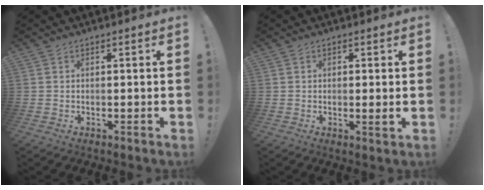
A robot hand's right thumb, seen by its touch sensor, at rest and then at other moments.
{"total": 2.0, "force": [0.2, 0.2, 1.9], "torque": [-0.026, -0.003, 0.001]}